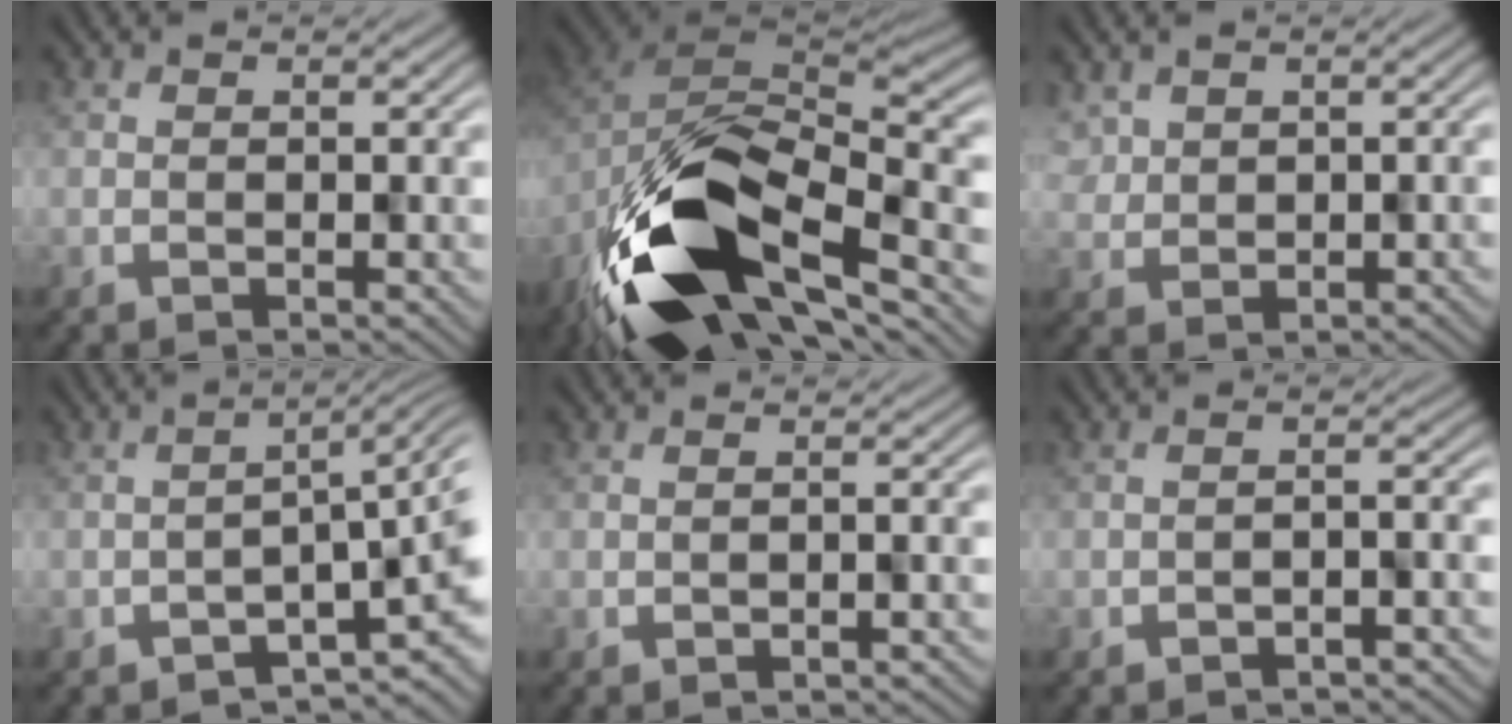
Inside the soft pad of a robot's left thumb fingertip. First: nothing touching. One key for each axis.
{"total": 15.8, "fx": -7.5, "fy": 8.8, "fz": 10.7, "tx": -0.237, "ty": -0.036, "tz": -0.127}
{"total": 3.5, "fx": 1.7, "fy": 2.9, "fz": 0.8, "tx": -0.016, "ty": 0.000, "tz": 0.031}
{"total": 3.4, "fx": -1.8, "fy": 0.5, "fz": 2.9, "tx": -0.027, "ty": 0.006, "tz": -0.025}
{"total": 1.0, "fx": -0.6, "fy": -0.2, "fz": -0.8, "tx": 0.015, "ty": 0.004, "tz": -0.012}
{"total": 1.7, "fx": -1.7, "fy": 0.0, "fz": -0.3, "tx": 0.012, "ty": 0.008, "tz": -0.030}